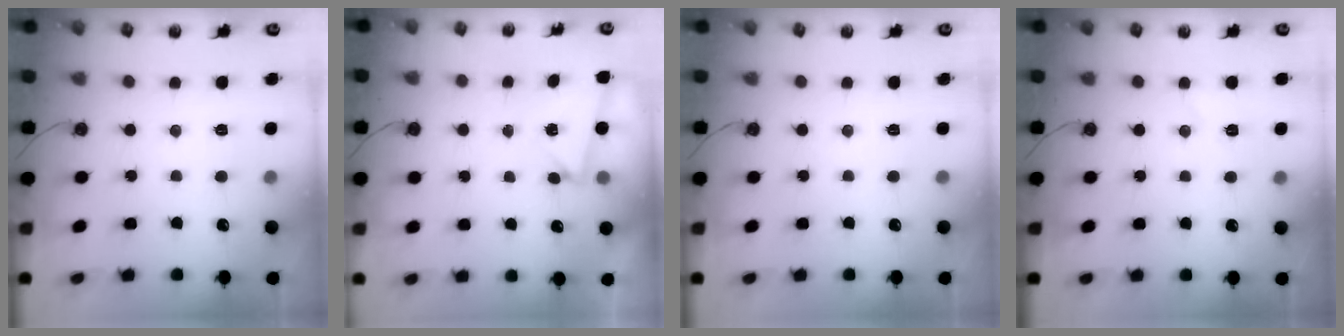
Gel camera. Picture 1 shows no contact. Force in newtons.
{"total": 2.0, "press": 1.9, "slide": 0.7}
{"total": 0.0}
{"total": 5.0, "press": 4.6, "slide": 2.0}